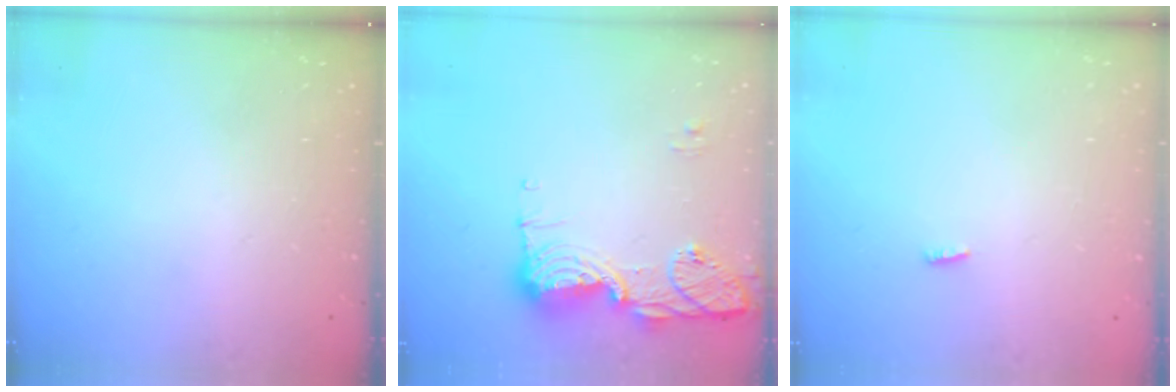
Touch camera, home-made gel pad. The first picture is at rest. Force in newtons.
{"total": 16.1, "press": 15.2, "slide": 5.3}
{"total": 2.3, "press": 2.1, "slide": 0.8}